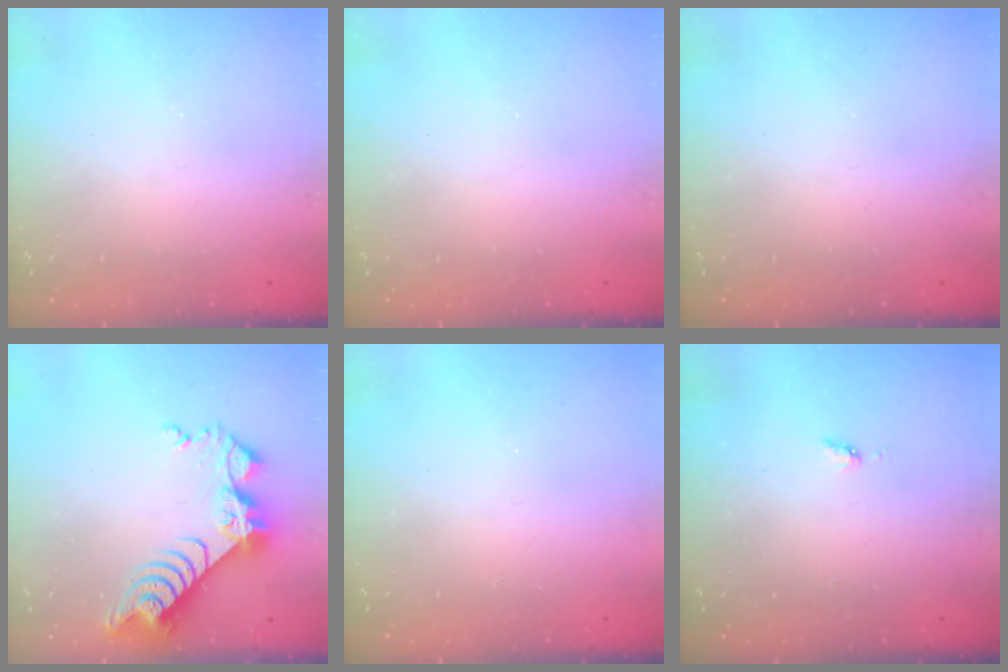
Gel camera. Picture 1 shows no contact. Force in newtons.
{"total": 0.0}
{"total": 0.0}
{"total": 10.3, "press": 10.3, "slide": 0.8}
{"total": 0.0}
{"total": 3.5, "press": 3.4, "slide": 0.4}